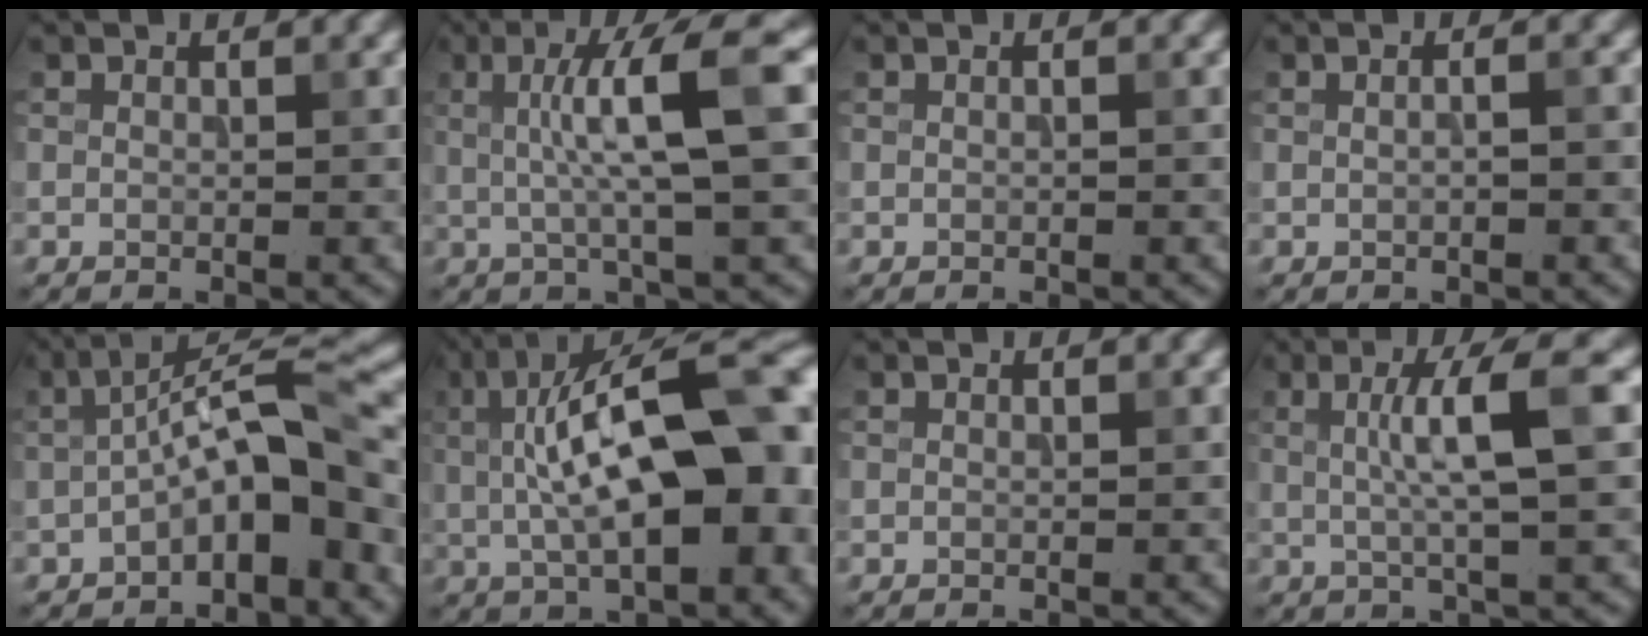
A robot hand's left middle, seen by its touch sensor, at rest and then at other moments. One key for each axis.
{"total": 7.3, "fx": 1.1, "fy": 1.1, "fz": 7.1, "tx": -0.115, "ty": 0.012, "tz": 0.019}
{"total": 0.0}
{"total": 2.2, "fx": 0.5, "fy": 1.1, "fz": 1.8, "tx": -0.011, "ty": 0.017, "tz": -0.014}
{"total": 7.8, "fx": -2.0, "fy": 2.4, "fz": 7.2, "tx": -0.110, "ty": 0.028, "tz": -0.040}
{"total": 14.4, "fx": 0.8, "fy": 5.9, "fz": 13.1, "tx": -0.171, "ty": 0.032, "tz": 0.008}
{"total": 0.0}
{"total": 5.7, "fx": 0.9, "fy": 0.9, "fz": 5.6, "tx": -0.091, "ty": 0.011, "tz": 0.016}